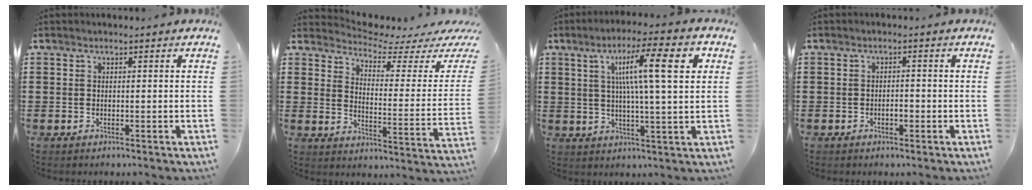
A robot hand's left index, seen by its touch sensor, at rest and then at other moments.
{"total": 4.4, "force": [4.1, 0.6, 1.5], "torque": [-0.049, -0.038, 0.065]}
{"total": 13.1, "force": [4.5, 2.1, 12.1], "torque": [-0.215, 0.009, 0.064]}
{"total": 1.4, "force": [-0.5, 0.6, 1.2], "torque": [-0.024, 0.000, -0.010]}